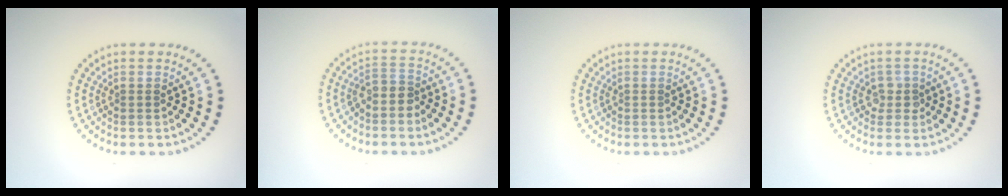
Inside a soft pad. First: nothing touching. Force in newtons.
{"total": 2.0, "press": 1.7, "slide": 1.1}
{"total": 0.0}
{"total": 1.3, "press": 1.1, "slide": 0.5}